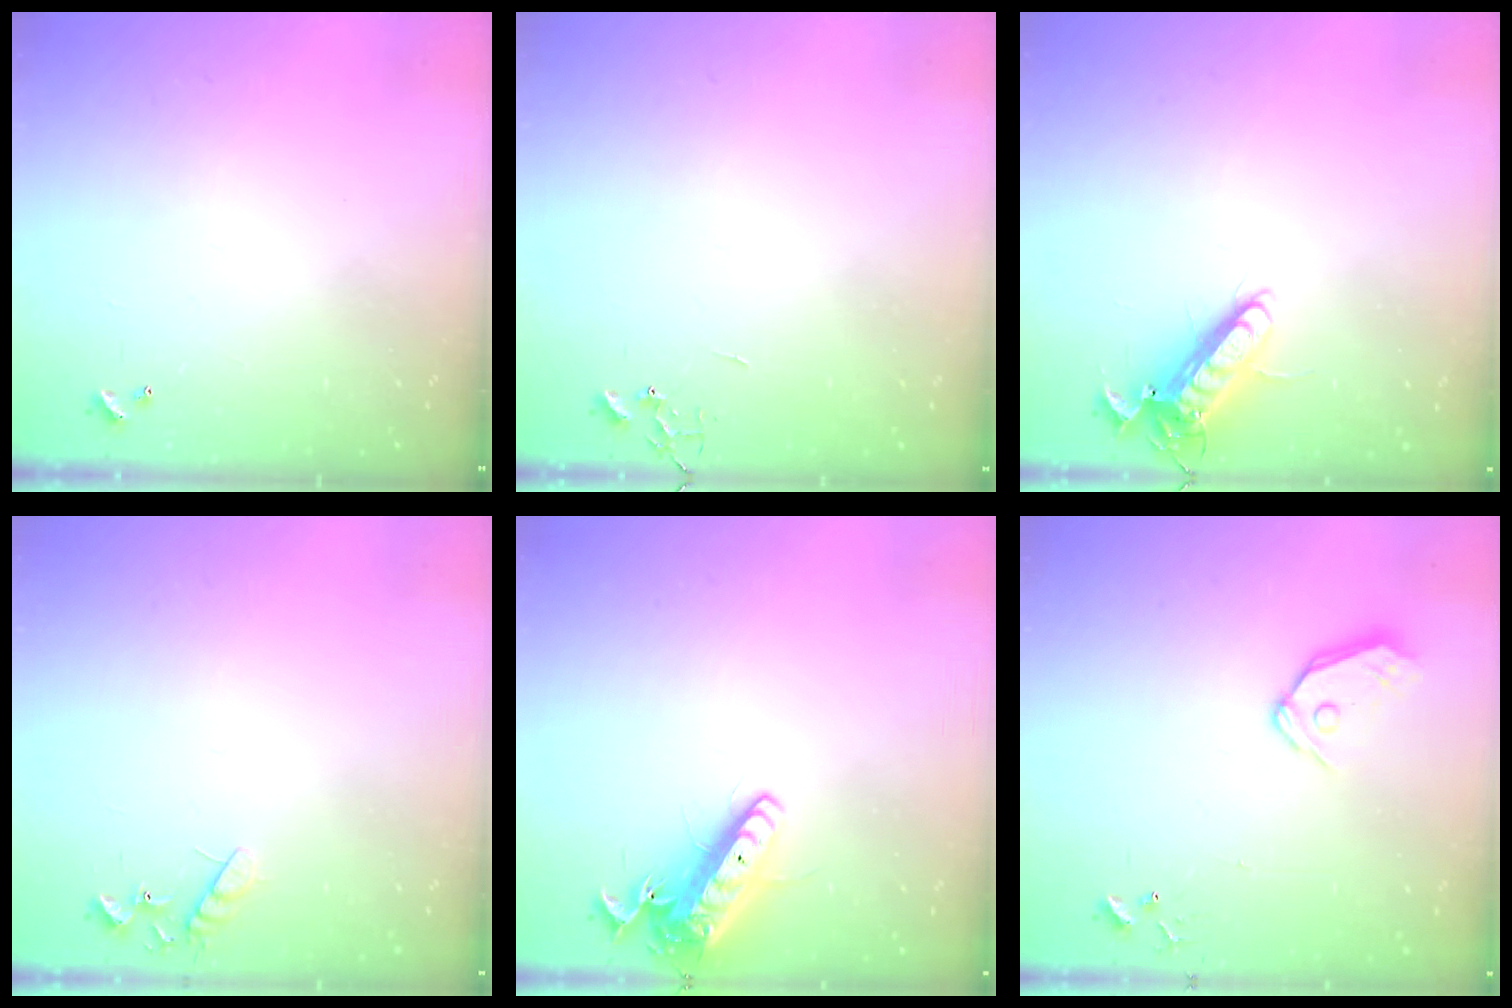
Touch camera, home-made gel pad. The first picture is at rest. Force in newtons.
{"total": 0.0}
{"total": 12.6, "press": 12.4, "slide": 2.4}
{"total": 8.0, "press": 8.0, "slide": 0.4}
{"total": 13.9, "press": 13.7, "slide": 2.5}
{"total": 9.3, "press": 9.2, "slide": 1.2}